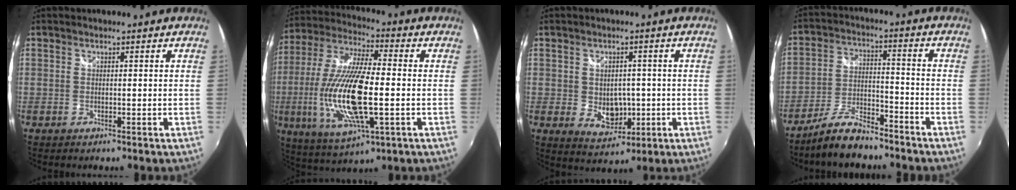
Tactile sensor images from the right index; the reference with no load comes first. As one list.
[{"total": 20.3, "force": [-3.0, 6.3, 19.0], "torque": [-0.387, -0.017, -0.051]}, {"total": 7.2, "force": [-0.8, 5.7, 4.4], "torque": [-0.078, -0.009, 0.001]}, {"total": 9.2, "force": [-7.7, 2.5, 4.4], "torque": [-0.098, 0.008, -0.139]}]